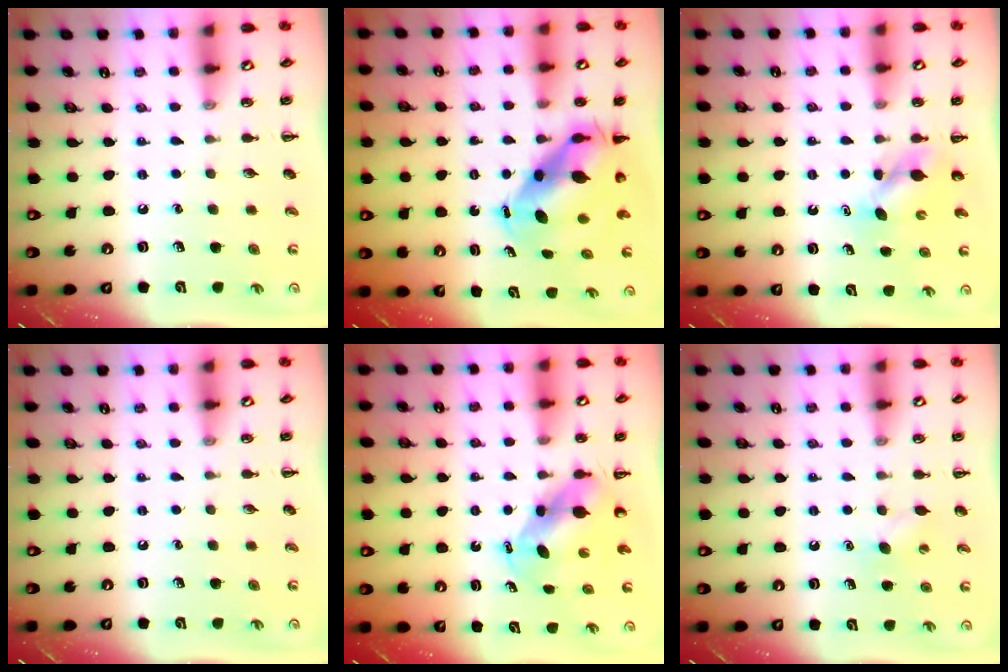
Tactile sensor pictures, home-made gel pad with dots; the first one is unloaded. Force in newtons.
{"total": 8.7, "press": 8.4, "slide": 2.2}
{"total": 5.0, "press": 4.9, "slide": 0.5}
{"total": 0.0}
{"total": 5.1, "press": 5.0, "slide": 0.9}
{"total": 3.9, "press": 3.8, "slide": 1.1}